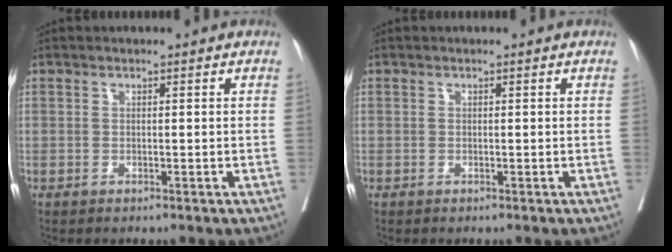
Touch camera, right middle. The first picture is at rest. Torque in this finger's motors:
{"motor_torque": [0.03, -0.03, -0.12, -0.14]}